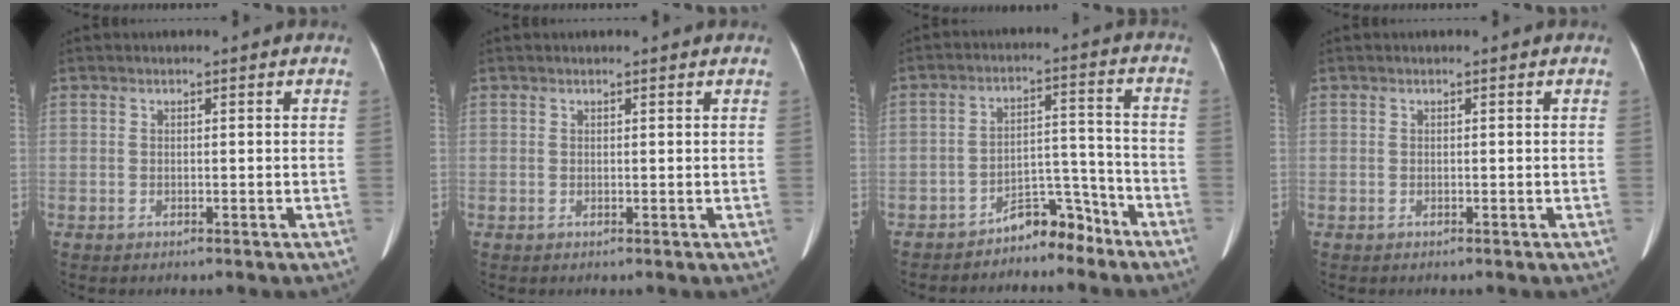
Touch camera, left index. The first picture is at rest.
{"total": 1.6, "force": [1.4, 0.3, 0.7], "torque": [-0.008, 0.016, 0.015]}
{"total": 6.0, "force": [-5.4, 2.0, 1.7], "torque": [-0.023, 0.032, -0.087]}
{"total": 0.0}